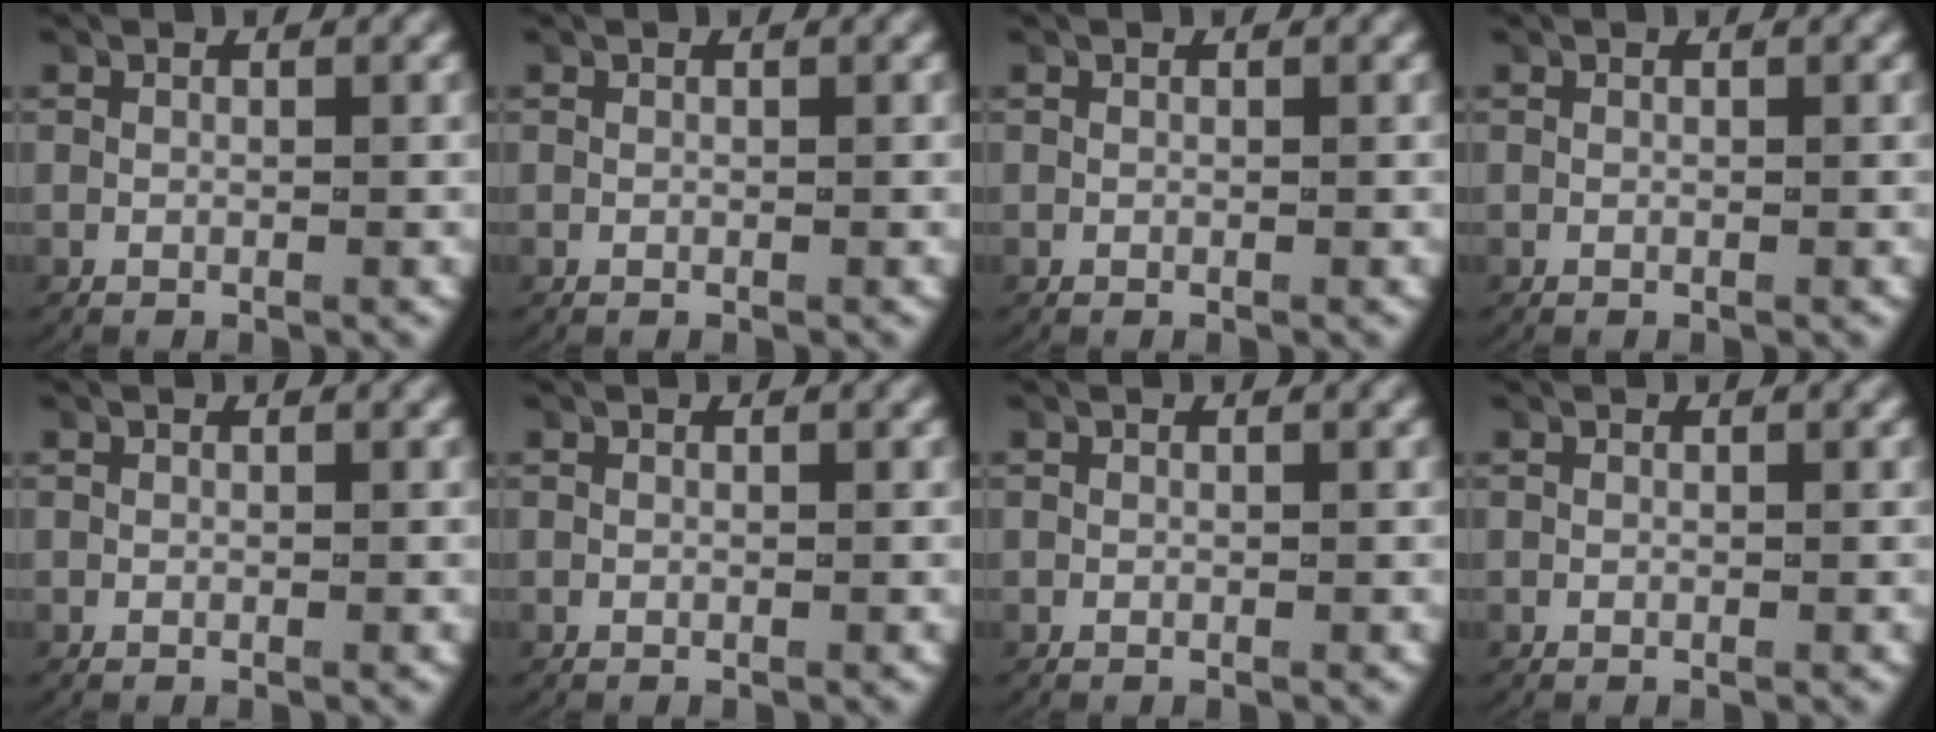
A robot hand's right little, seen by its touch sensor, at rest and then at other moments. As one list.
[{"total": 0.0}, {"total": 0.0}, {"total": 0.0}, {"total": 0.0}, {"total": 0.0}, {"total": 0.0}, {"total": 0.0}]